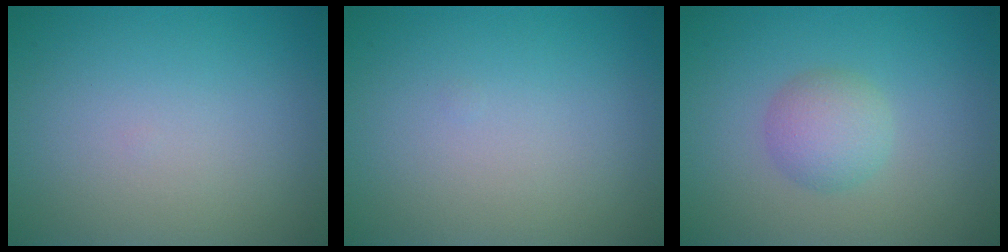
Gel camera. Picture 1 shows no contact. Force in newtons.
{"total": 0.0}
{"total": 2.7, "press": 2.7, "slide": 0.1}